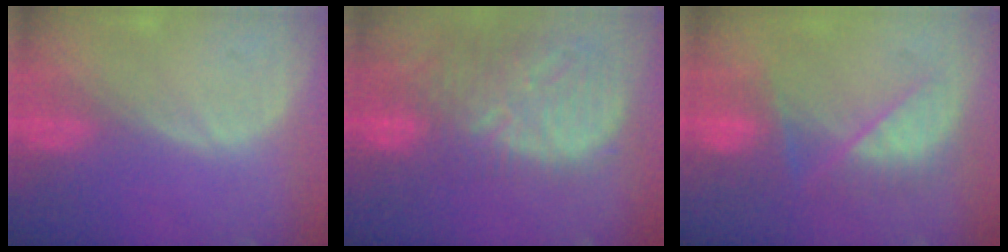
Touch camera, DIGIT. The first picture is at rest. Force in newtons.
{"total": 13.4, "press": 11.5, "slide": 7.0}
{"total": 7.5, "press": 7.3, "slide": 1.9}